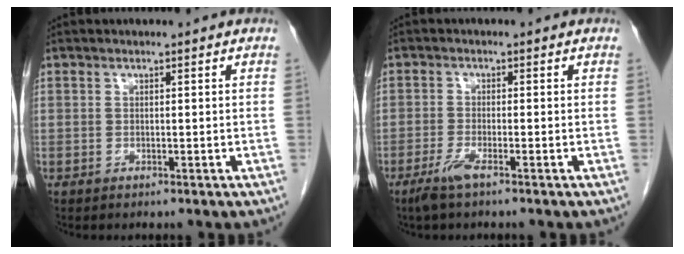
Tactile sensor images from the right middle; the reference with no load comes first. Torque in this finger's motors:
{"motor_torque": [0.05, 0.03, 0.05, 0.01]}